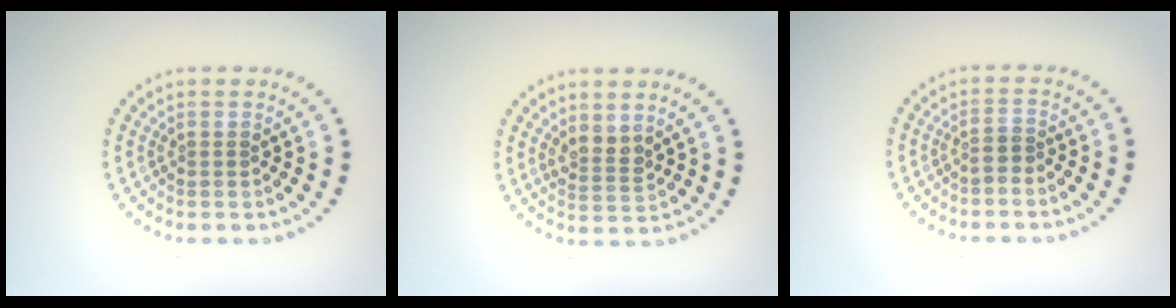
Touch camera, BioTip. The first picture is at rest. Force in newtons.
{"total": 2.1, "press": 1.7, "slide": 1.2}
{"total": 1.0, "press": 0.7, "slide": 0.7}